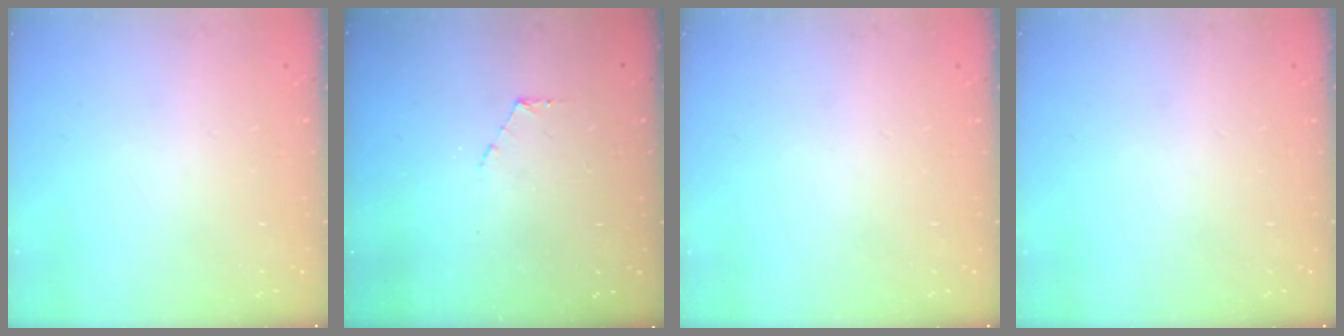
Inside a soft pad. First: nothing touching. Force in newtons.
{"total": 4.0, "press": 4.0, "slide": 0.4}
{"total": 0.0}
{"total": 0.0}